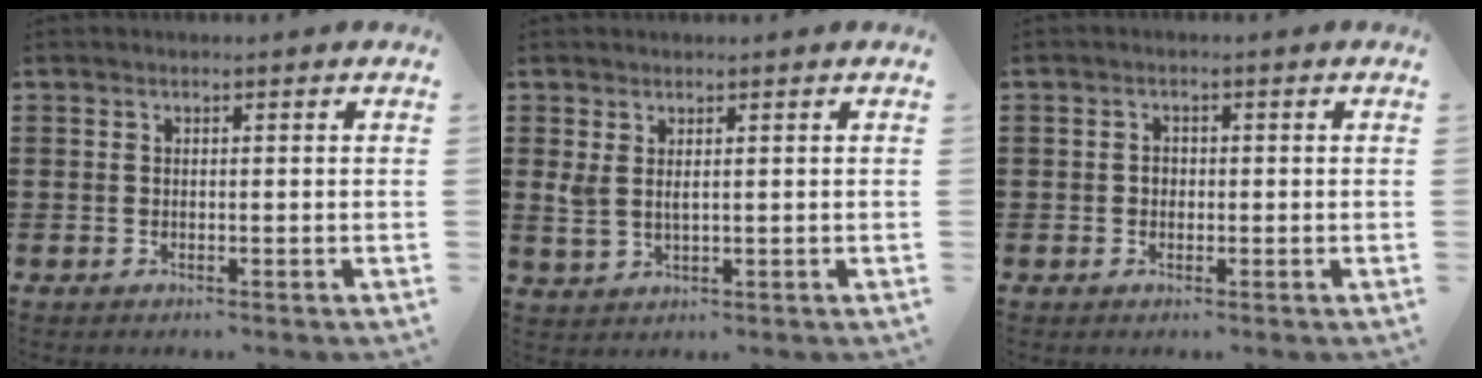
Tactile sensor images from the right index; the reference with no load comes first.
{"total": 2.4, "force": [1.2, 1.0, 1.8], "torque": [-0.046, 0.001, 0.019]}
{"total": 1.2, "force": [-0.2, 1.0, 0.6], "torque": [-0.014, 0.004, -0.005]}